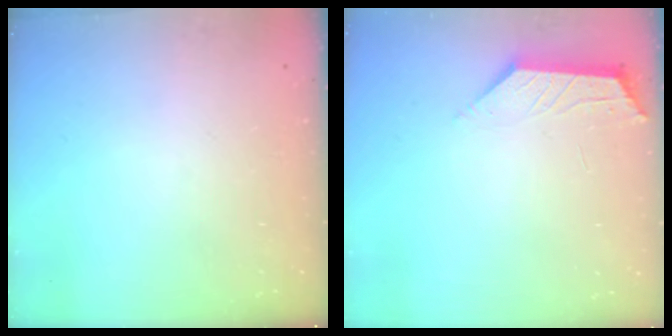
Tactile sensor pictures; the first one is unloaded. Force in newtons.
{"total": 1.9, "press": 1.8, "slide": 0.5}